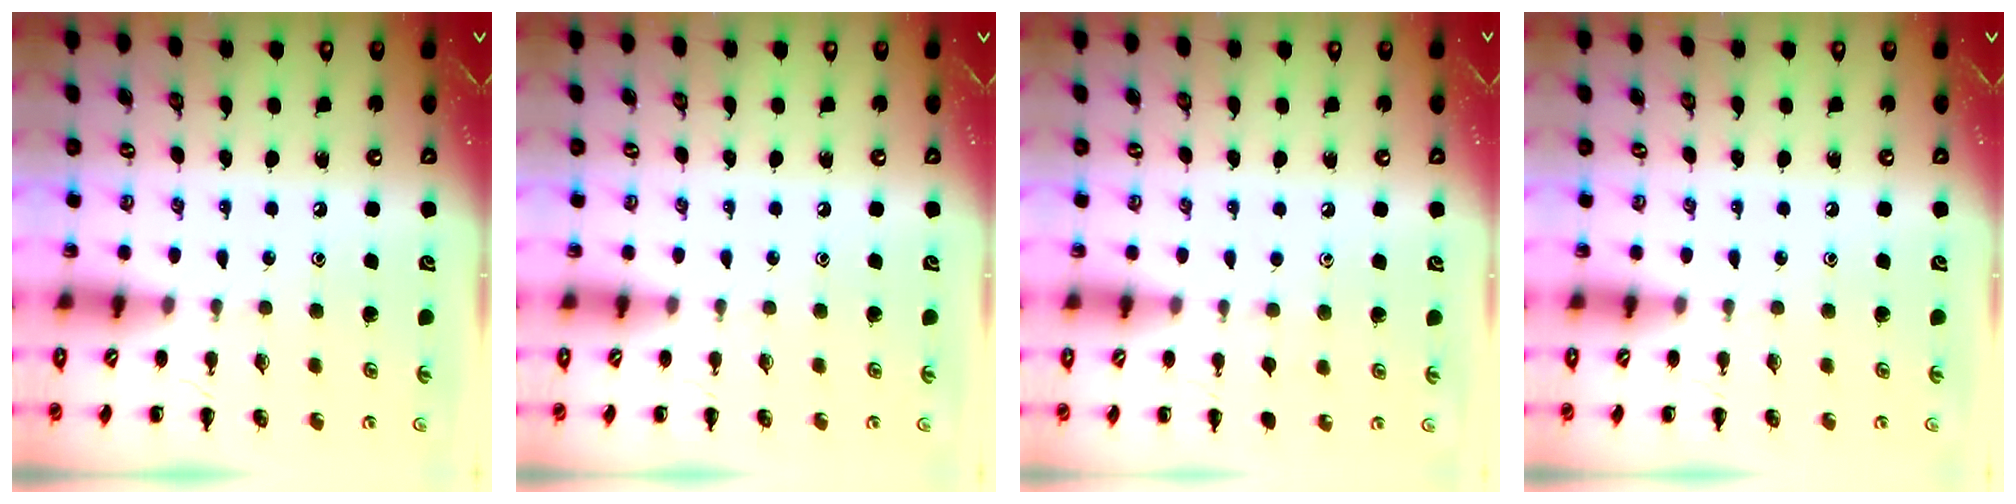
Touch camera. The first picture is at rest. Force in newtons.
{"total": 0.0}
{"total": 3.9, "press": 3.7, "slide": 1.3}
{"total": 0.0}